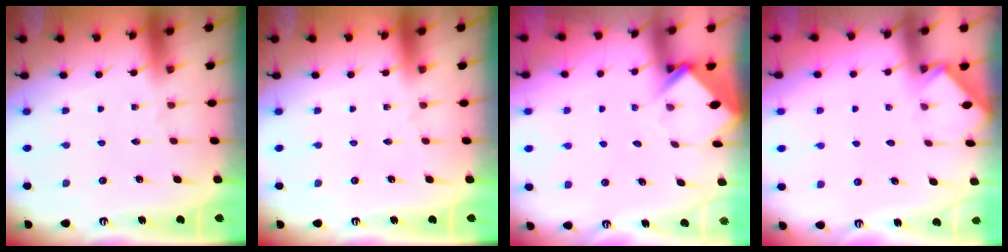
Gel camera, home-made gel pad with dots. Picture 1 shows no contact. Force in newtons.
{"total": 0.0}
{"total": 3.9, "press": 3.9, "slide": 0.3}
{"total": 2.5, "press": 2.5, "slide": 0.4}